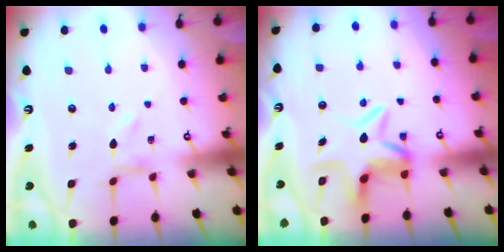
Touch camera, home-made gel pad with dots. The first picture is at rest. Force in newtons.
{"total": 6.5, "press": 6.2, "slide": 2.1}